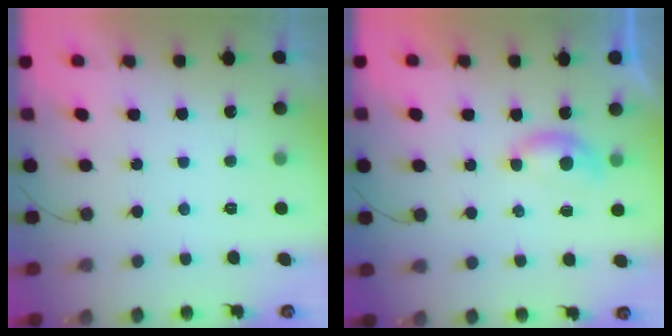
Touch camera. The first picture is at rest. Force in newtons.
{"total": 3.6, "press": 3.6, "slide": 0.5}